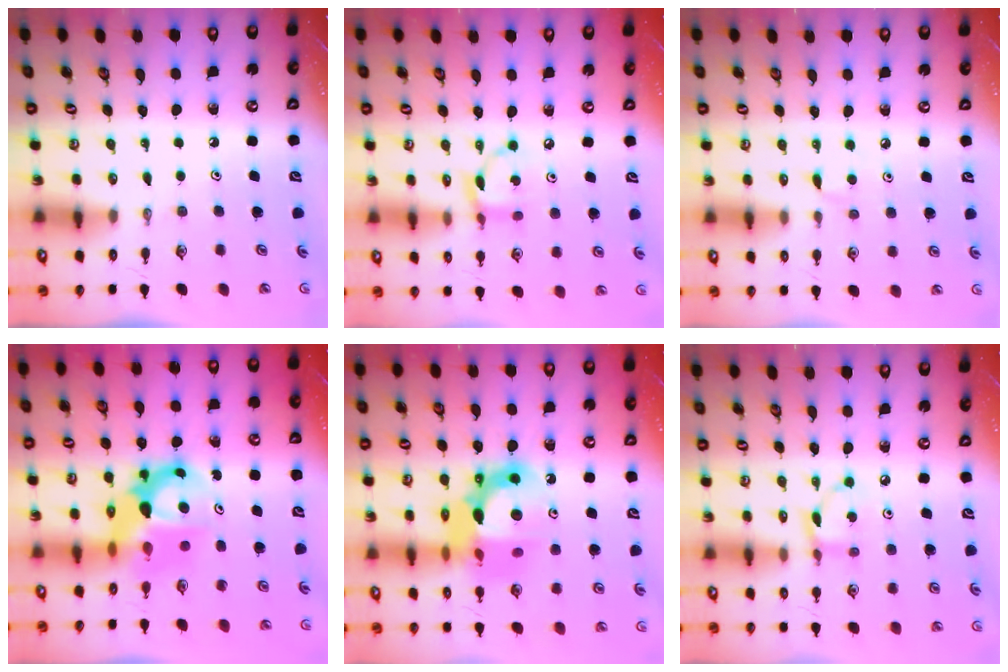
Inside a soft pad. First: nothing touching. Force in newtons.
{"total": 6.6, "press": 6.6, "slide": 0.3}
{"total": 3.6, "press": 3.6, "slide": 0.4}
{"total": 9.3, "press": 9.3, "slide": 0.6}
{"total": 16.1, "press": 16.1, "slide": 1.5}
{"total": 4.1, "press": 4.1, "slide": 0.2}